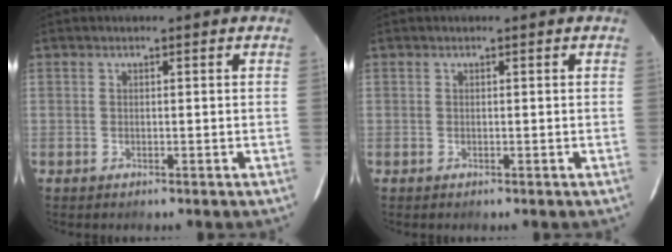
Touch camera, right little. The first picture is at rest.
{"total": 0.0}